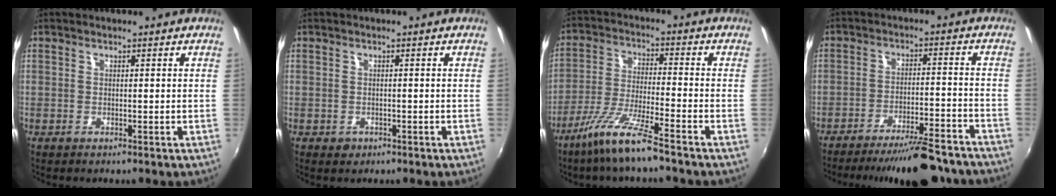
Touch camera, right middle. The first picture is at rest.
{"total": 1.5, "force": [-0.7, 1.3, 0.4], "torque": [-0.008, -0.004, -0.008]}
{"total": 9.7, "force": [-7.2, -0.1, 6.6], "torque": [-0.137, -0.012, -0.134]}
{"total": 15.3, "force": [-13.7, 2.5, 6.4], "torque": [-0.107, 0.002, -0.182]}